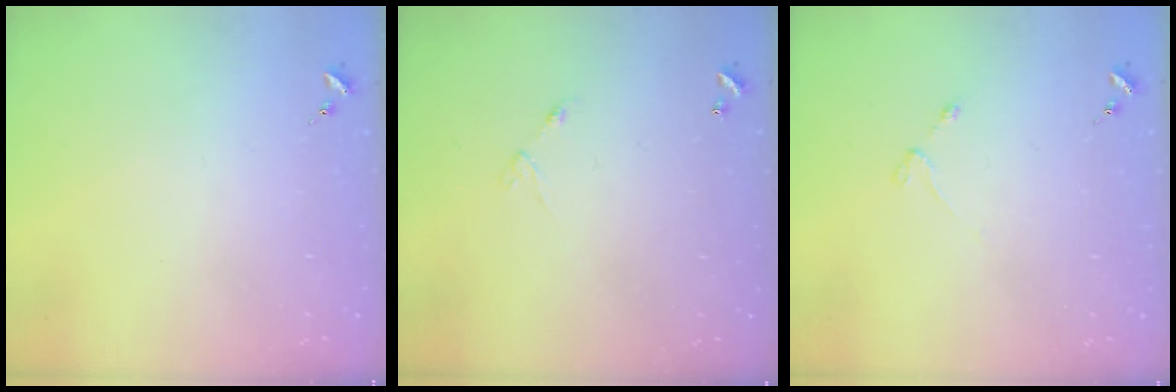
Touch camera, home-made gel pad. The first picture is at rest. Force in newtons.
{"total": 5.9, "press": 5.9, "slide": 0.4}
{"total": 3.0, "press": 2.9, "slide": 0.5}